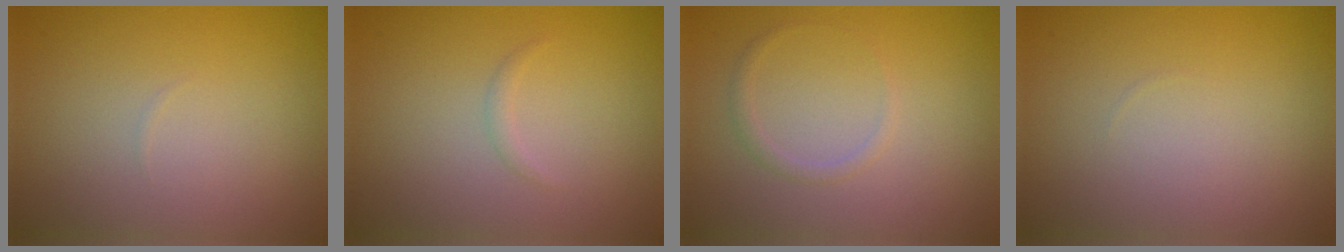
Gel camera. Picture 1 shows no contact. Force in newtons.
{"total": 0.6, "press": 0.6, "slide": 0.0}
{"total": 0.9, "press": 0.9, "slide": 0.1}
{"total": 0.0}